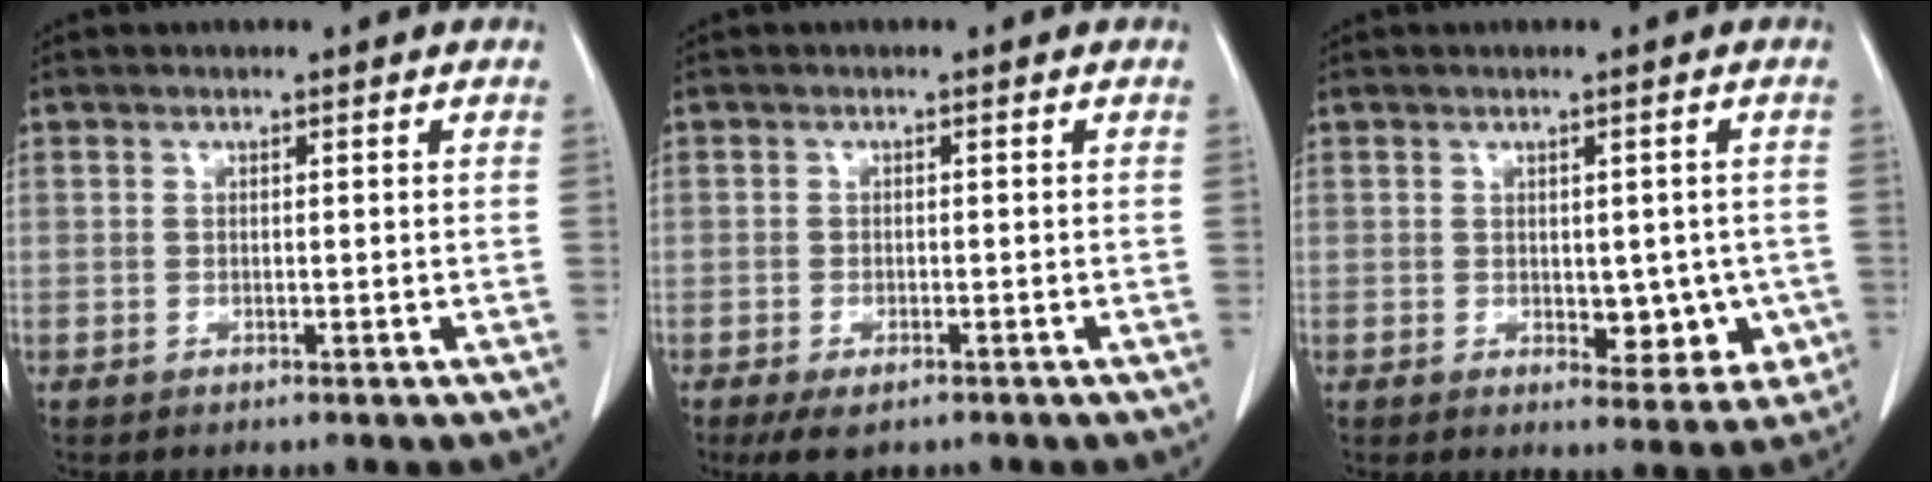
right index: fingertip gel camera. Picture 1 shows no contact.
{"total": 3.9, "force": [-2.7, 1.5, 2.3], "torque": [-0.042, -0.009, -0.040]}
{"total": 6.2, "force": [-1.0, 3.6, 4.9], "torque": [-0.040, 0.001, -0.004]}